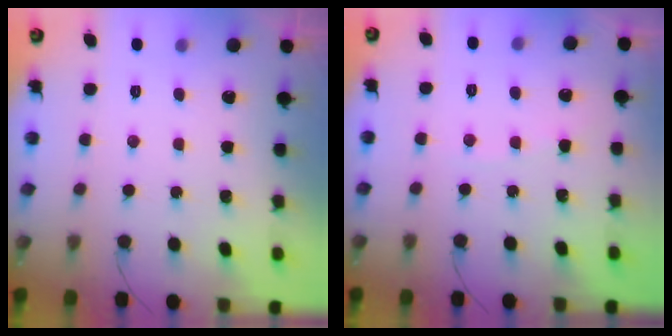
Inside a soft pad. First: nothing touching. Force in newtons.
{"total": 2.9, "press": 2.9, "slide": 0.4}